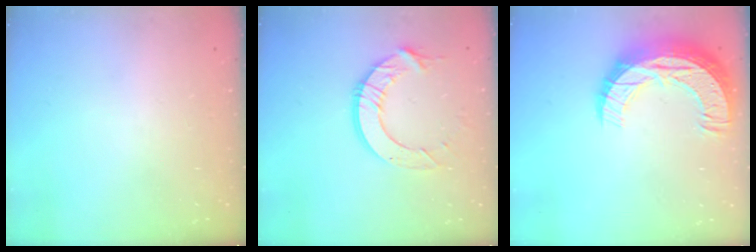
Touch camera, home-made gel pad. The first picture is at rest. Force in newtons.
{"total": 11.2, "press": 11.1, "slide": 1.3}
{"total": 16.4, "press": 16.4, "slide": 1.0}